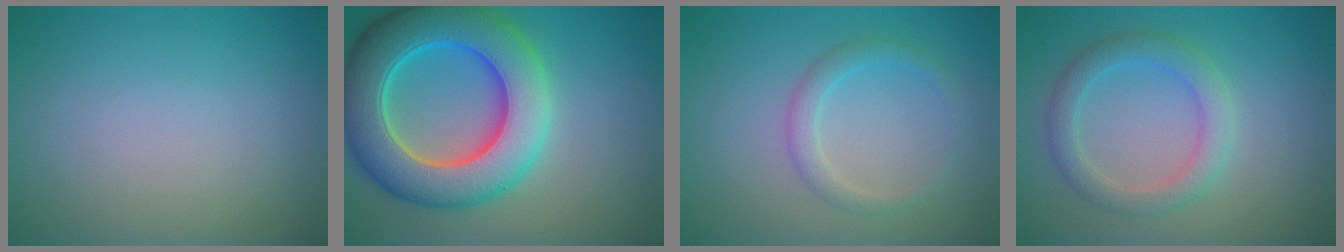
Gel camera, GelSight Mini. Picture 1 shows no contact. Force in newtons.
{"total": 11.0, "press": 11.0, "slide": 0.5}
{"total": 2.0, "press": 2.0, "slide": 0.1}
{"total": 3.2, "press": 3.2, "slide": 0.4}